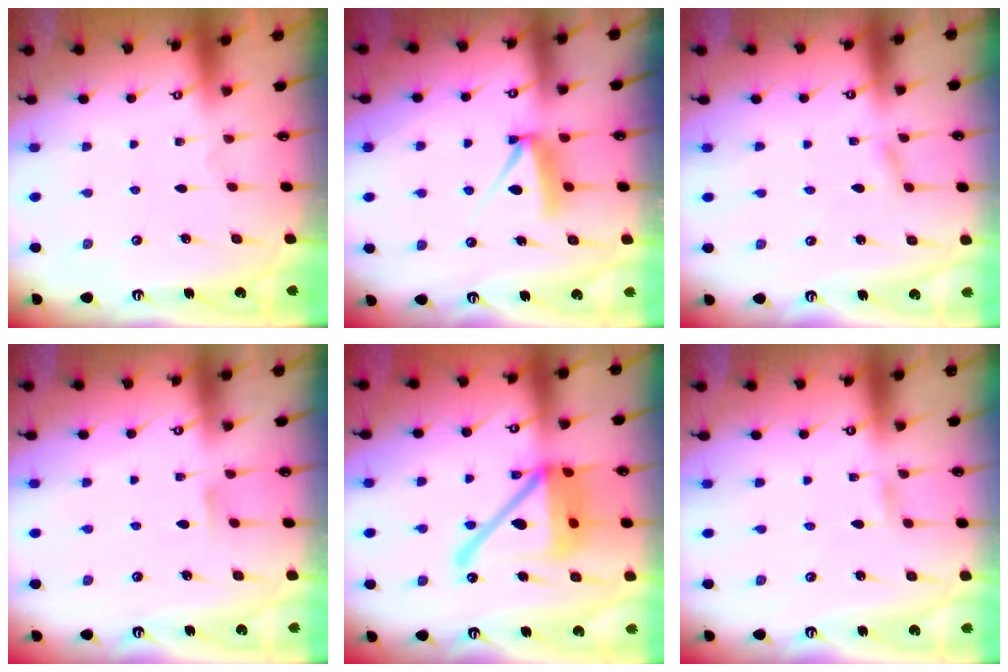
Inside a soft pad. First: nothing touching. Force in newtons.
{"total": 9.3, "press": 9.3, "slide": 0.9}
{"total": 1.7, "press": 1.7, "slide": 0.2}
{"total": 3.9, "press": 3.8, "slide": 0.4}
{"total": 20.2, "press": 20.0, "slide": 2.8}
{"total": 1.8, "press": 1.8, "slide": 0.2}